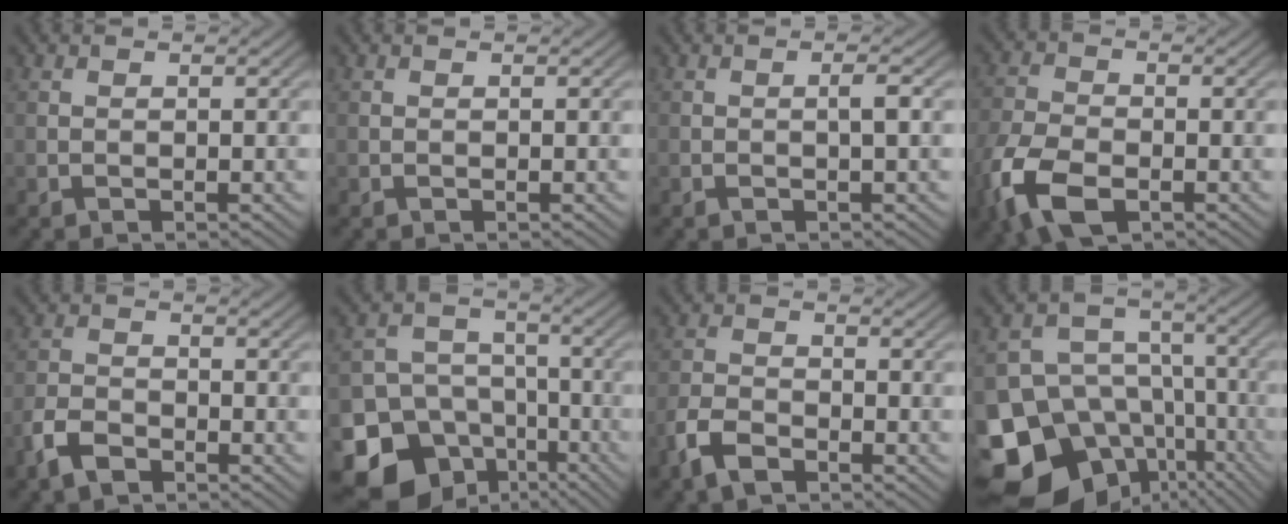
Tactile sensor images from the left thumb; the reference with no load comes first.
{"total": 0.0}
{"total": 1.2, "force": [-0.1, -0.1, 1.2], "torque": [-0.023, 0.005, -0.004]}
{"total": 10.0, "force": [-5.0, 5.3, 6.8], "torque": [-0.172, -0.023, -0.104]}
{"total": 4.1, "force": [-2.8, 2.1, 2.2], "torque": [-0.047, -0.004, -0.066]}
{"total": 15.7, "force": [-8.3, 12.5, 4.4], "torque": [-0.123, -0.051, -0.132]}
{"total": 4.6, "force": [-3.1, 2.2, 2.6], "torque": [-0.059, -0.005, -0.073]}
{"total": 21.9, "force": [-12.0, 16.7, 7.5], "torque": [-0.157, -0.056, -0.175]}